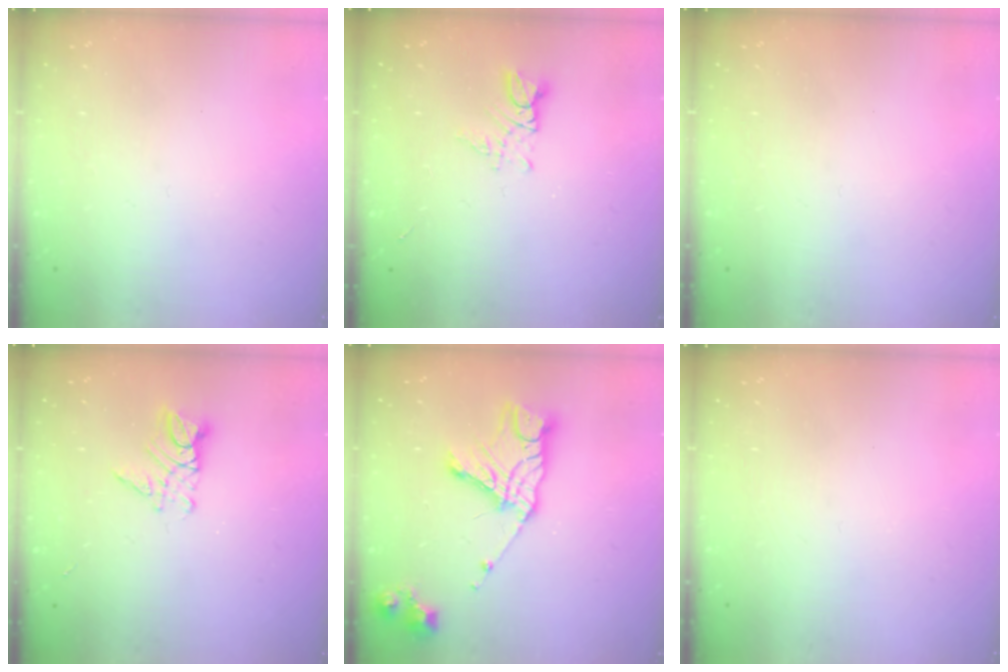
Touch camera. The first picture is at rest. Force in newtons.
{"total": 2.7, "press": 2.7, "slide": 0.3}
{"total": 0.0}
{"total": 7.7, "press": 7.7, "slide": 0.5}
{"total": 14.8, "press": 14.8, "slide": 1.4}
{"total": 0.0}